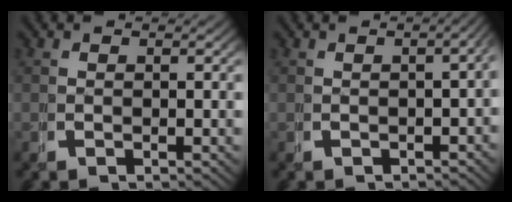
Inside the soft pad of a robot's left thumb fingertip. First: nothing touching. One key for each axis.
{"total": 2.7, "fx": -0.7, "fy": 1.1, "fz": 2.3, "tx": -0.026, "ty": 0.007, "tz": -0.012}